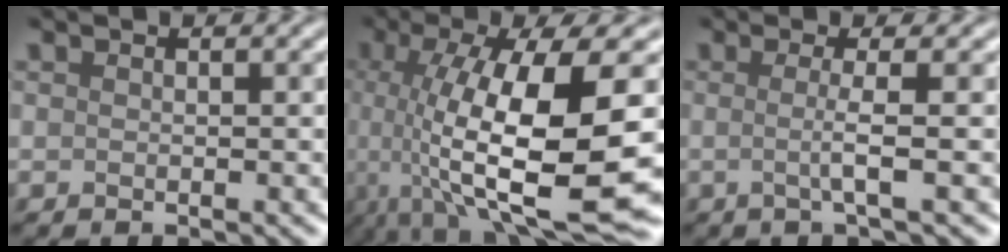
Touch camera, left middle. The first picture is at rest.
{"total": 13.9, "force": [-1.4, 4.3, 13.1], "torque": [-0.217, -0.015, -0.020]}
{"total": 2.6, "force": [-0.1, 0.6, 2.5], "torque": [-0.043, -0.007, -0.013]}